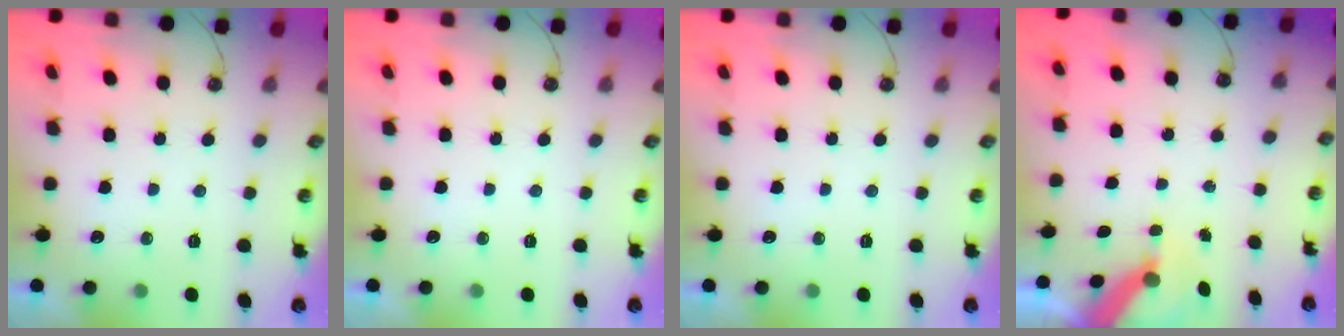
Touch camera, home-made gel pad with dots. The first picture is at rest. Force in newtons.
{"total": 0.0}
{"total": 0.0}
{"total": 8.5, "press": 8.4, "slide": 1.0}